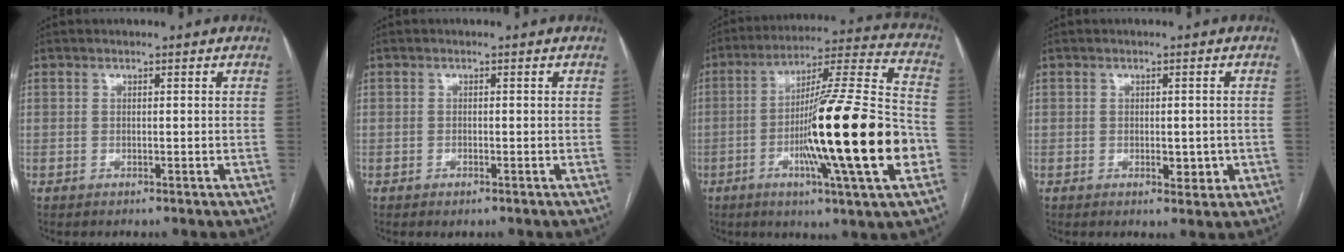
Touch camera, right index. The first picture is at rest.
{"total": 0.8, "force": [-0.6, 0.2, 0.5], "torque": [-0.006, -0.001, -0.006]}
{"total": 24.3, "force": [-6.0, 0.0, 23.6], "torque": [-0.358, -0.014, -0.107]}
{"total": 3.0, "force": [-0.7, 1.4, 2.6], "torque": [-0.035, -0.002, -0.004]}